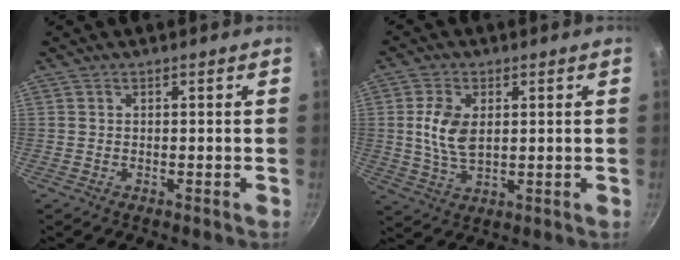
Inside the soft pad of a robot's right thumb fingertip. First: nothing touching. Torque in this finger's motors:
{"motor_torque": [-0.09, 0.21, 0.50, -0.27, 0.04]}